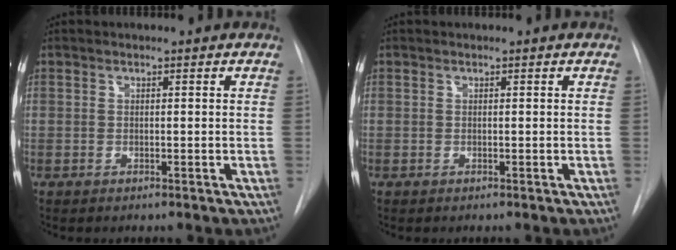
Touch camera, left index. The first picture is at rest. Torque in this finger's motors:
{"motor_torque": [0.00, 0.00, -0.01, 0.00]}